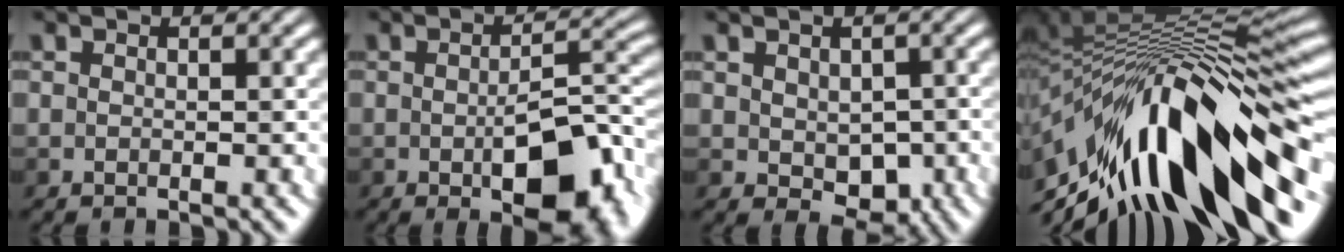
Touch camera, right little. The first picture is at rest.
{"total": 8.2, "force": [-3.1, 2.9, 7.1], "torque": [-0.108, -0.007, -0.044]}
{"total": 2.4, "force": [-0.3, 1.8, 1.5], "torque": [-0.024, -0.005, 0.001]}
{"total": 13.6, "force": [-6.4, 4.7, 11.1], "torque": [-0.187, 0.025, -0.103]}